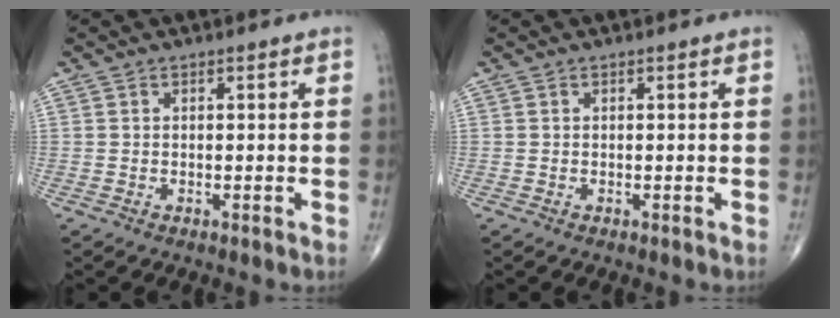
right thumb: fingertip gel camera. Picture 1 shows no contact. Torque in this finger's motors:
{"motor_torque": [0.02, 0.01, -0.01, 0.00, 0.01]}